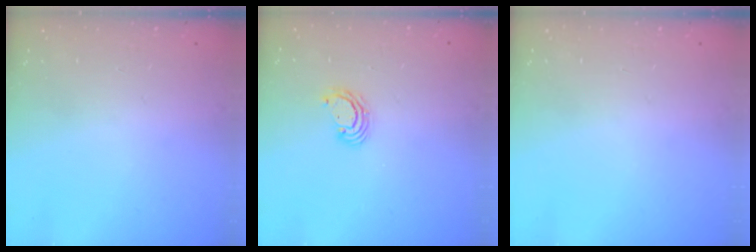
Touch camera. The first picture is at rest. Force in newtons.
{"total": 3.9, "press": 3.8, "slide": 0.2}
{"total": 0.0}